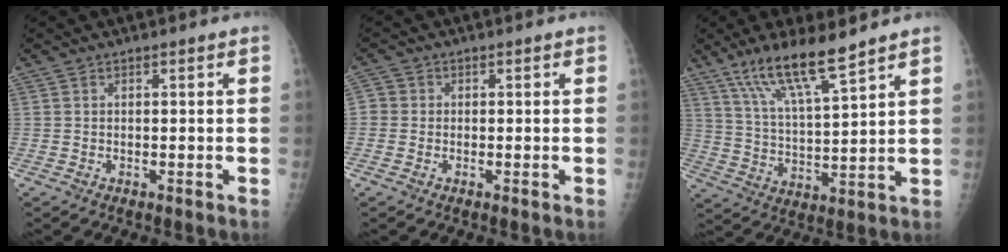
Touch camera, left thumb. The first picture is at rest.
{"total": 2.1, "force": [-0.1, 2.0, 0.6], "torque": [0.002, 0.005, -0.007]}
{"total": 12.2, "force": [8.9, 1.6, 8.1], "torque": [-0.150, -0.048, 0.177]}